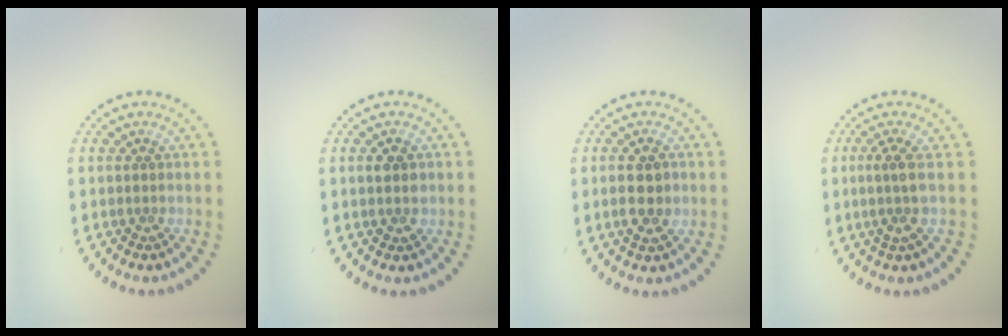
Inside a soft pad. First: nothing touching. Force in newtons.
{"total": 1.8, "press": 1.8, "slide": 0.1}
{"total": 3.0, "press": 3.0, "slide": 0.3}
{"total": 2.1, "press": 1.6, "slide": 1.2}